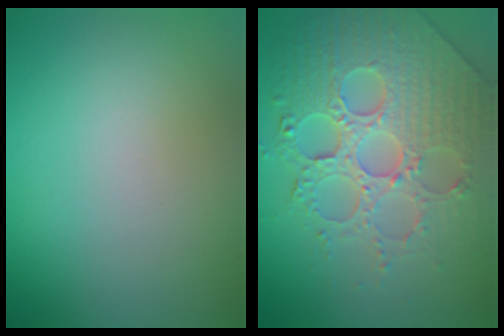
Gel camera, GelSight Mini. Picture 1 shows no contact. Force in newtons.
{"total": 8.2, "press": 6.0, "slide": 5.5}